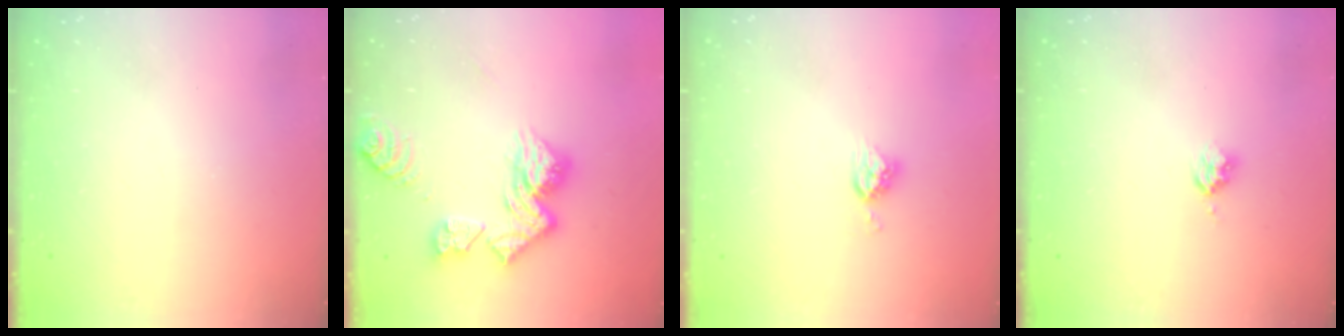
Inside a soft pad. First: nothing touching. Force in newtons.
{"total": 13.1, "press": 13.0, "slide": 1.4}
{"total": 5.4, "press": 5.4, "slide": 0.1}
{"total": 2.5, "press": 2.5, "slide": 0.3}